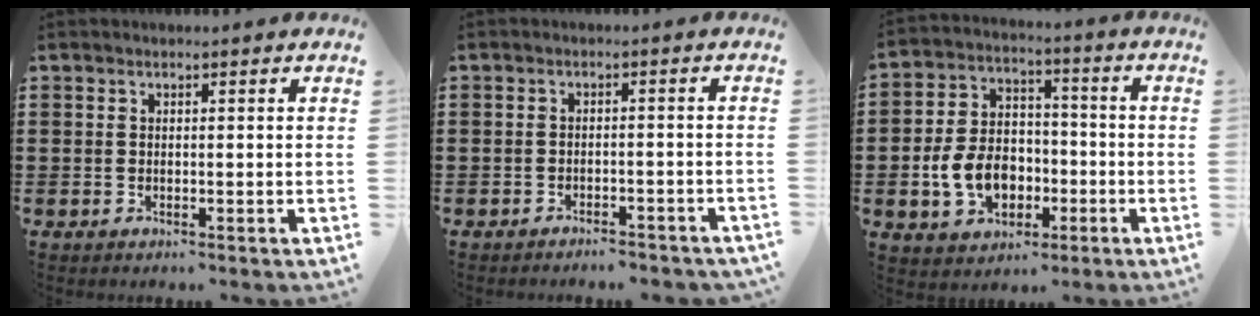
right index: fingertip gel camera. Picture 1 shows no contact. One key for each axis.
{"total": 2.0, "fx": -2.0, "fy": 0.1, "fz": 0.3, "tx": -0.011, "ty": -0.001, "tz": -0.041}
{"total": 9.1, "fx": -2.6, "fy": 6.6, "fz": 5.7, "tx": -0.130, "ty": 0.008, "tz": -0.050}